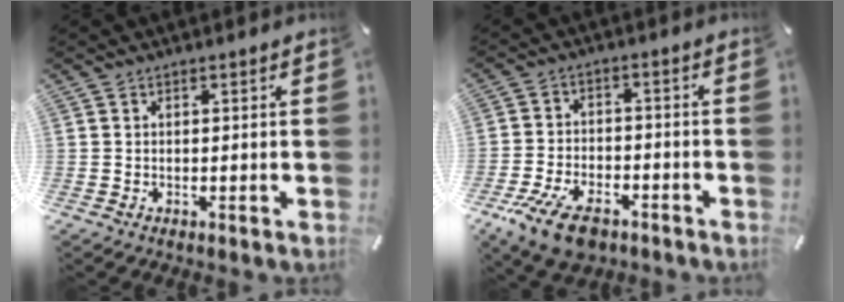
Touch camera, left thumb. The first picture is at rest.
{"total": 10.2, "force": [-6.2, 5.2, 6.2], "torque": [-0.130, 0.026, -0.115]}